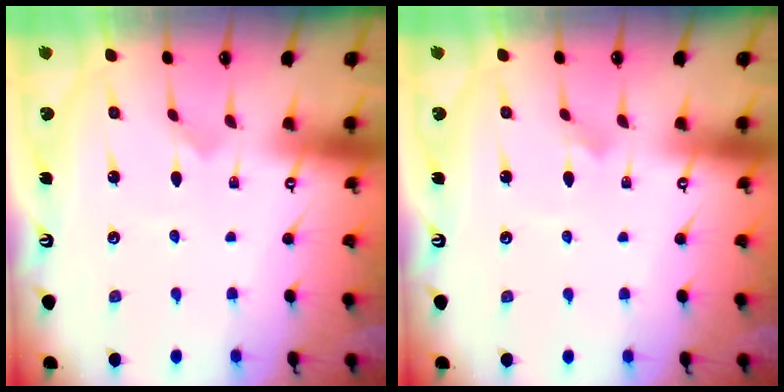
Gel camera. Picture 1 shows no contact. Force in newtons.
{"total": 2.3, "press": 2.3, "slide": 0.1}